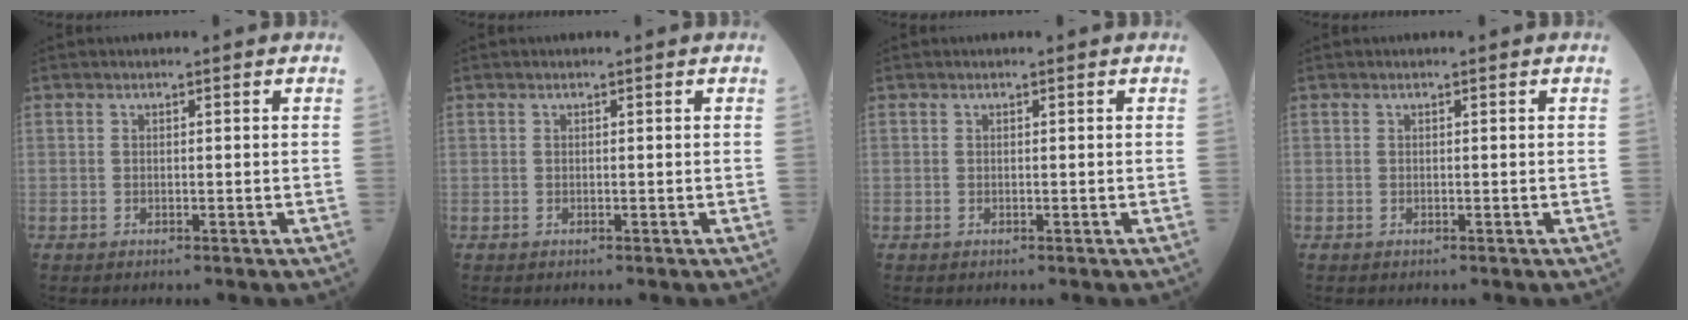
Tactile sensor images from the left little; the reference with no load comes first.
{"total": 0.0}
{"total": 0.0}
{"total": 0.0}